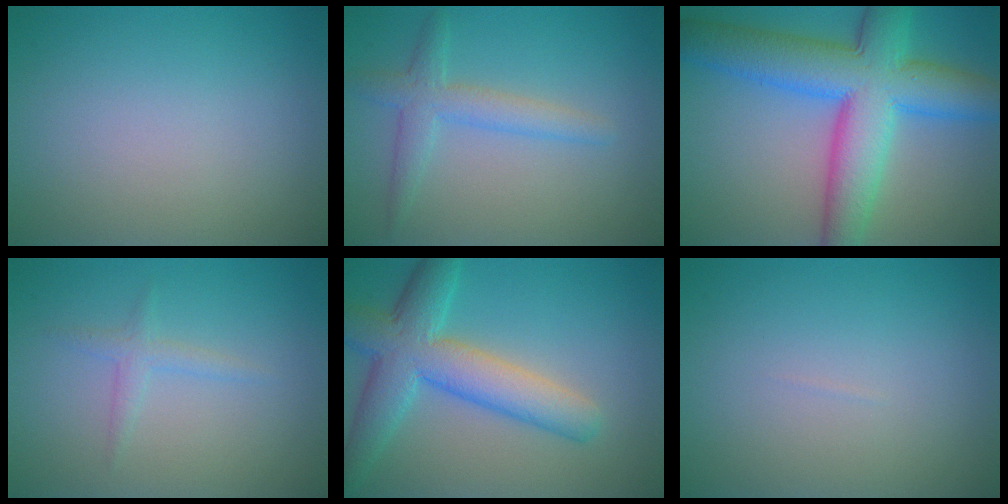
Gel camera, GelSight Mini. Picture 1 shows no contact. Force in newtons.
{"total": 3.0, "press": 3.0, "slide": 0.0}
{"total": 10.7, "press": 10.7, "slide": 0.3}
{"total": 0.7, "press": 0.6, "slide": 0.1}
{"total": 7.1, "press": 7.1, "slide": 0.1}
{"total": 0.0}